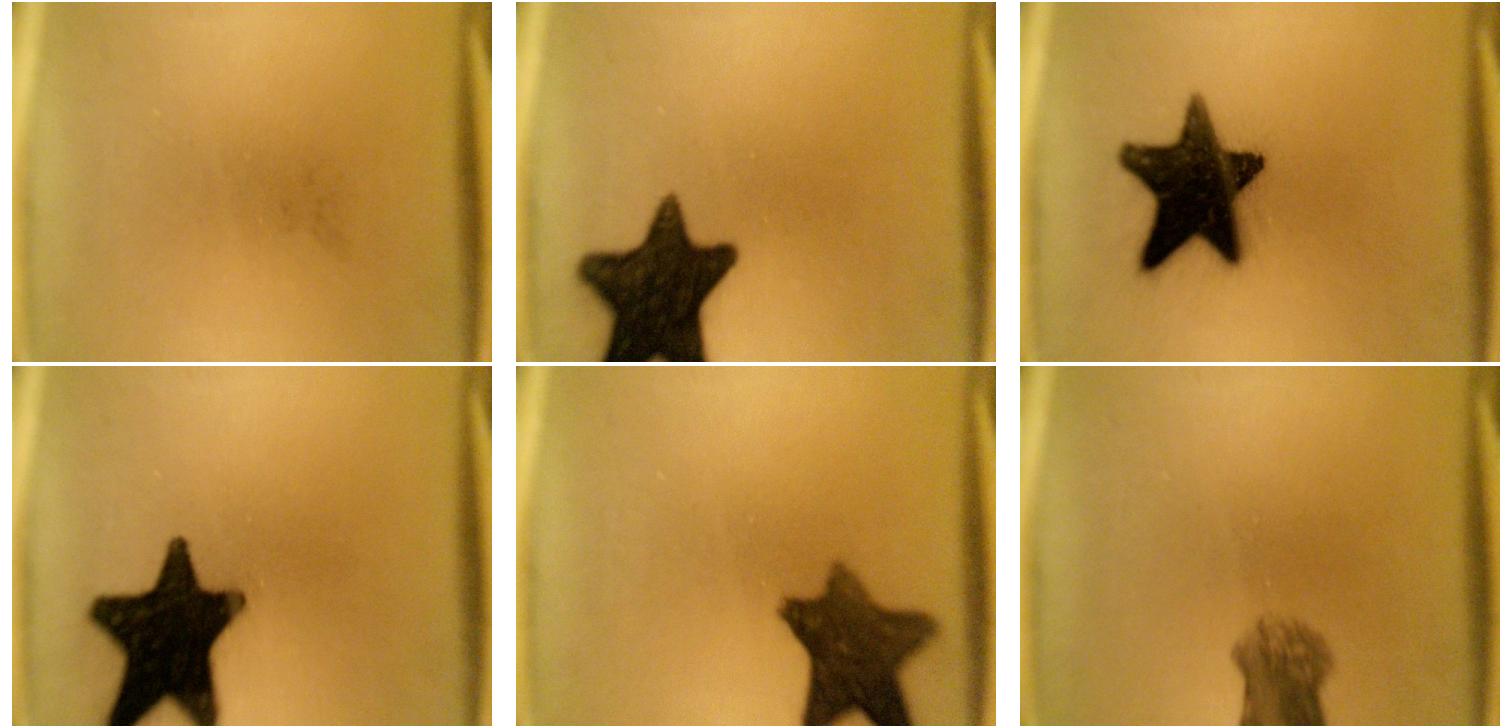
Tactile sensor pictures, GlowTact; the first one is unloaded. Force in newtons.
{"total": 16.2}
{"total": 17.6}
{"total": 19.4}
{"total": 10.8}
{"total": 5.1}